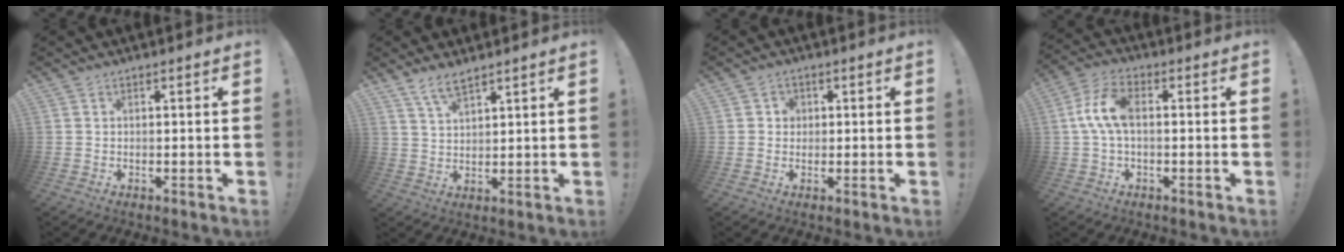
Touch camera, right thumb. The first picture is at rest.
{"total": 5.2, "force": [4.1, 1.3, 3.0], "torque": [-0.066, -0.016, 0.075]}
{"total": 2.5, "force": [0.3, 2.4, 0.7], "torque": [-0.008, 0.001, 0.004]}
{"total": 9.2, "force": [0.3, 4.8, 7.9], "torque": [-0.170, 0.007, 0.010]}